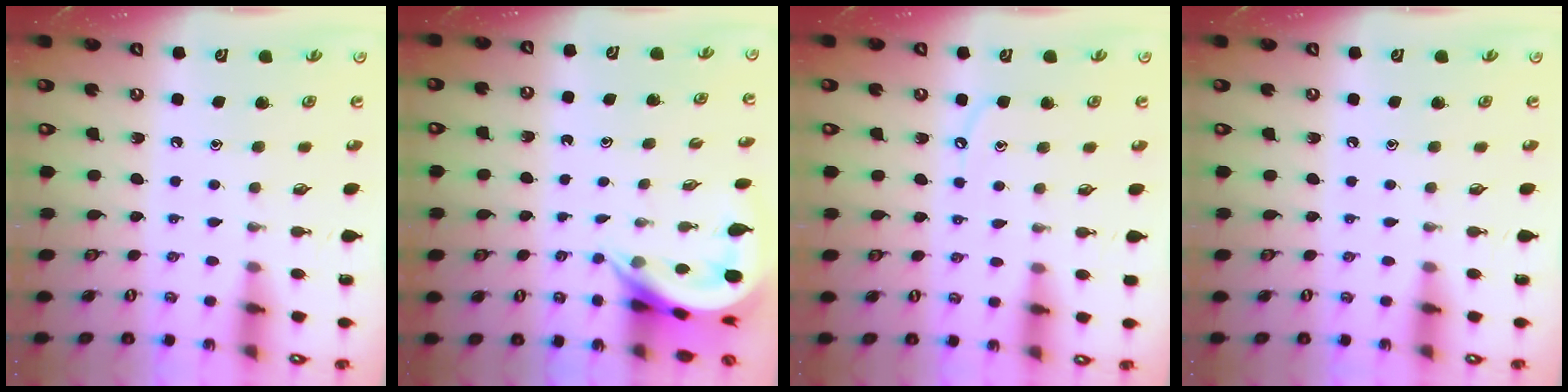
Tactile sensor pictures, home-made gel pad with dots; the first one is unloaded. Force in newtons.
{"total": 5.0, "press": 5.0, "slide": 0.3}
{"total": 4.0, "press": 4.0, "slide": 0.2}
{"total": 0.0}